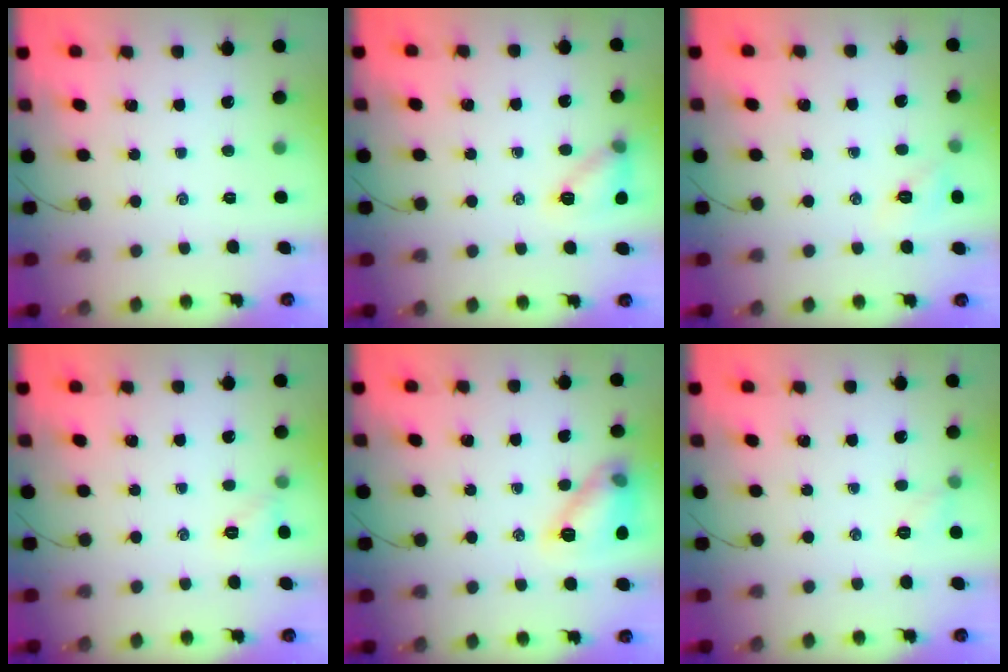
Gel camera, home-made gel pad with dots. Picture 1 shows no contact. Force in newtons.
{"total": 9.8, "press": 9.8, "slide": 1.0}
{"total": 6.4, "press": 6.3, "slide": 1.5}
{"total": 4.6, "press": 4.4, "slide": 1.4}
{"total": 12.4, "press": 12.4, "slide": 0.1}
{"total": 5.3, "press": 5.0, "slide": 1.5}